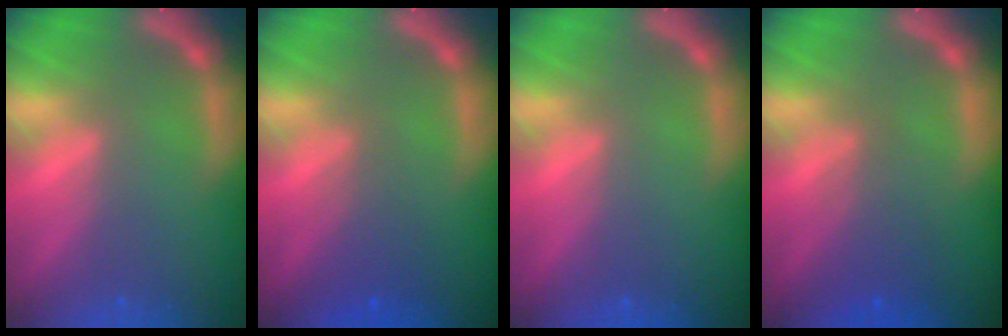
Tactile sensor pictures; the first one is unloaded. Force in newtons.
{"total": 2.5}
{"total": 0.0}
{"total": 3.0}